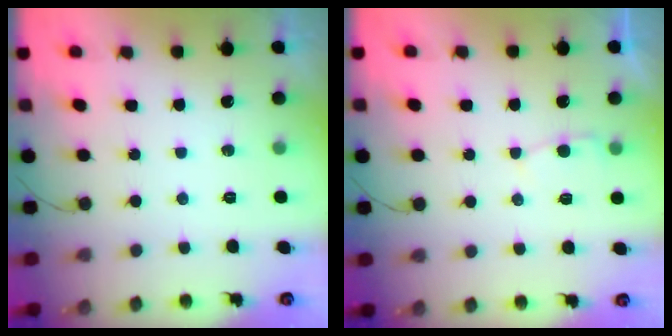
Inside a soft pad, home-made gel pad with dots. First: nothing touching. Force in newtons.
{"total": 3.6, "press": 3.5, "slide": 0.4}